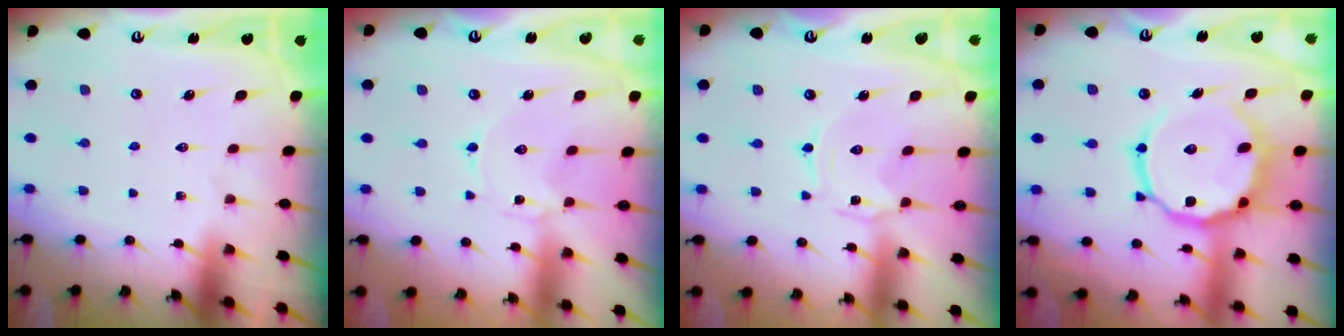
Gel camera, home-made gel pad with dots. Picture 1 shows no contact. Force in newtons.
{"total": 0.0}
{"total": 0.0}
{"total": 16.1, "press": 16.0, "slide": 1.5}